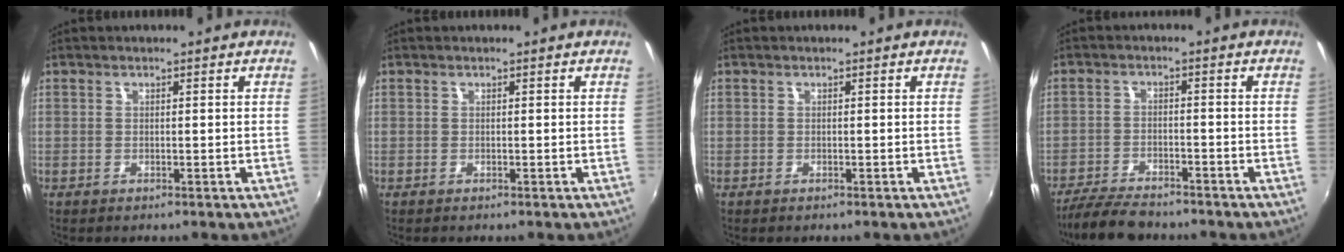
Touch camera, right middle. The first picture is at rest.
{"total": 0.0}
{"total": 0.0}
{"total": 8.4, "force": [-7.5, 2.0, 3.4], "torque": [-0.094, -0.020, -0.129]}